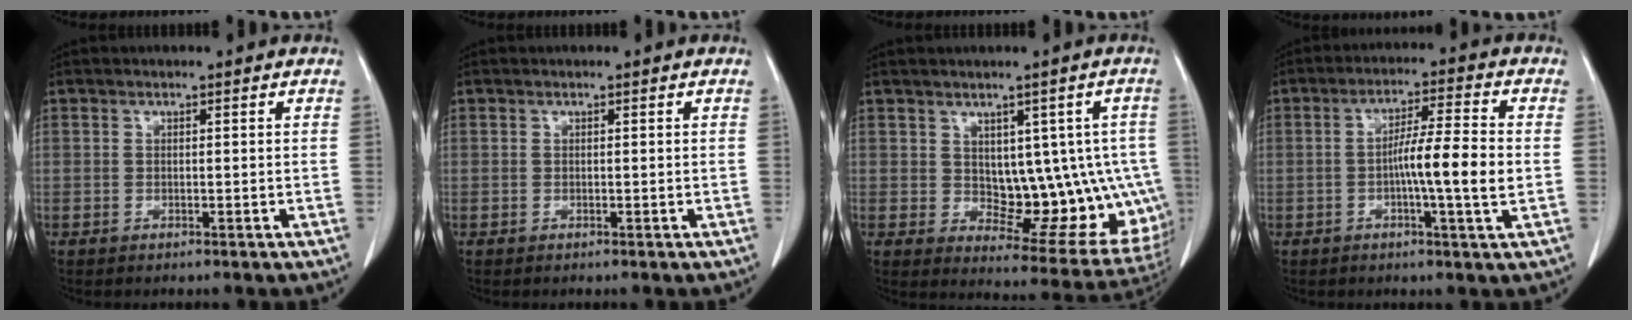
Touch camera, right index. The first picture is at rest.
{"total": 0.0}
{"total": 13.6, "force": [0.3, 7.3, 11.5], "torque": [-0.117, 0.009, 0.025]}
{"total": 8.7, "force": [-1.1, -0.3, 8.7], "torque": [-0.142, 0.000, -0.024]}